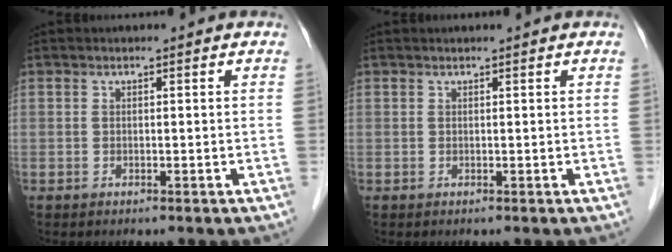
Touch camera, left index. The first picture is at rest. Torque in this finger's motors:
{"motor_torque": [0.07, -0.02, -0.04, -0.01]}